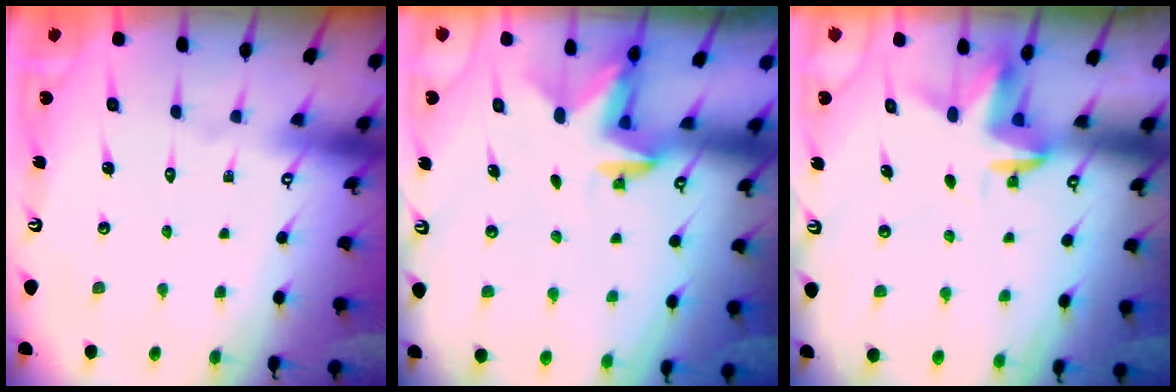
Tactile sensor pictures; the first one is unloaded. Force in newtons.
{"total": 2.4, "press": 2.4, "slide": 0.4}
{"total": 3.6, "press": 3.6, "slide": 0.2}